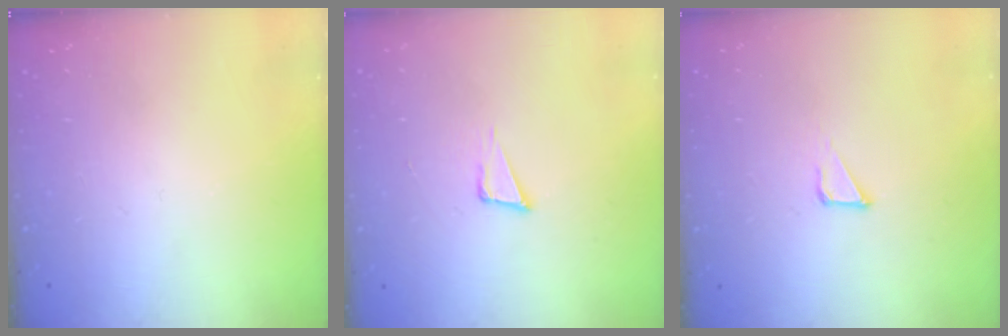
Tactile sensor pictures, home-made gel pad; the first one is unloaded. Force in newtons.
{"total": 4.0, "press": 2.7, "slide": 2.9}
{"total": 2.8, "press": 2.8, "slide": 0.1}